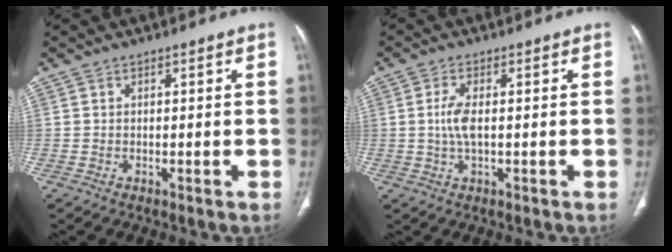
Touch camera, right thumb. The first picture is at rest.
{"total": 3.9, "force": [0.1, 1.5, 3.7], "torque": [-0.090, 0.002, 0.001]}